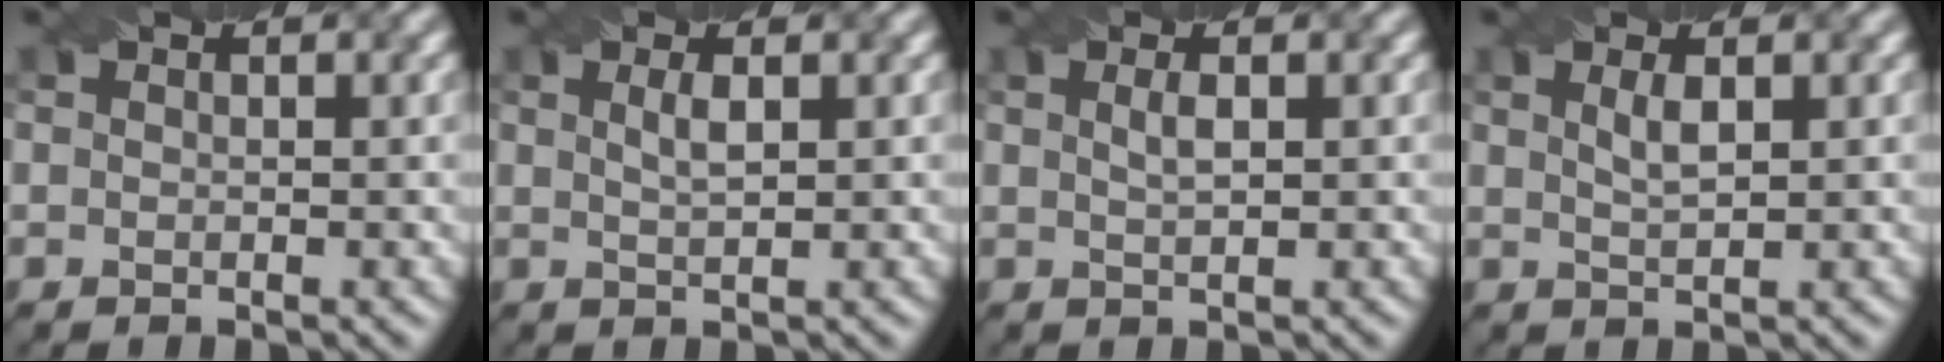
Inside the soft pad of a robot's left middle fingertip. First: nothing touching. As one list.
[{"total": 1.3, "force": [0.3, 0.3, 1.2], "torque": [-0.021, 0.003, 0.007]}, {"total": 1.1, "force": [0.2, 0.3, 1.1], "torque": [-0.019, 0.002, 0.006]}, {"total": 1.4, "force": [0.4, 0.4, 1.3], "torque": [-0.026, 0.001, 0.011]}]